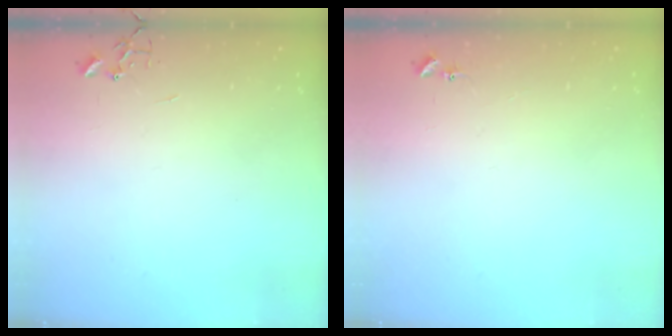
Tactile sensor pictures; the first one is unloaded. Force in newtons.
{"total": 5.4, "press": 5.4, "slide": 0.6}